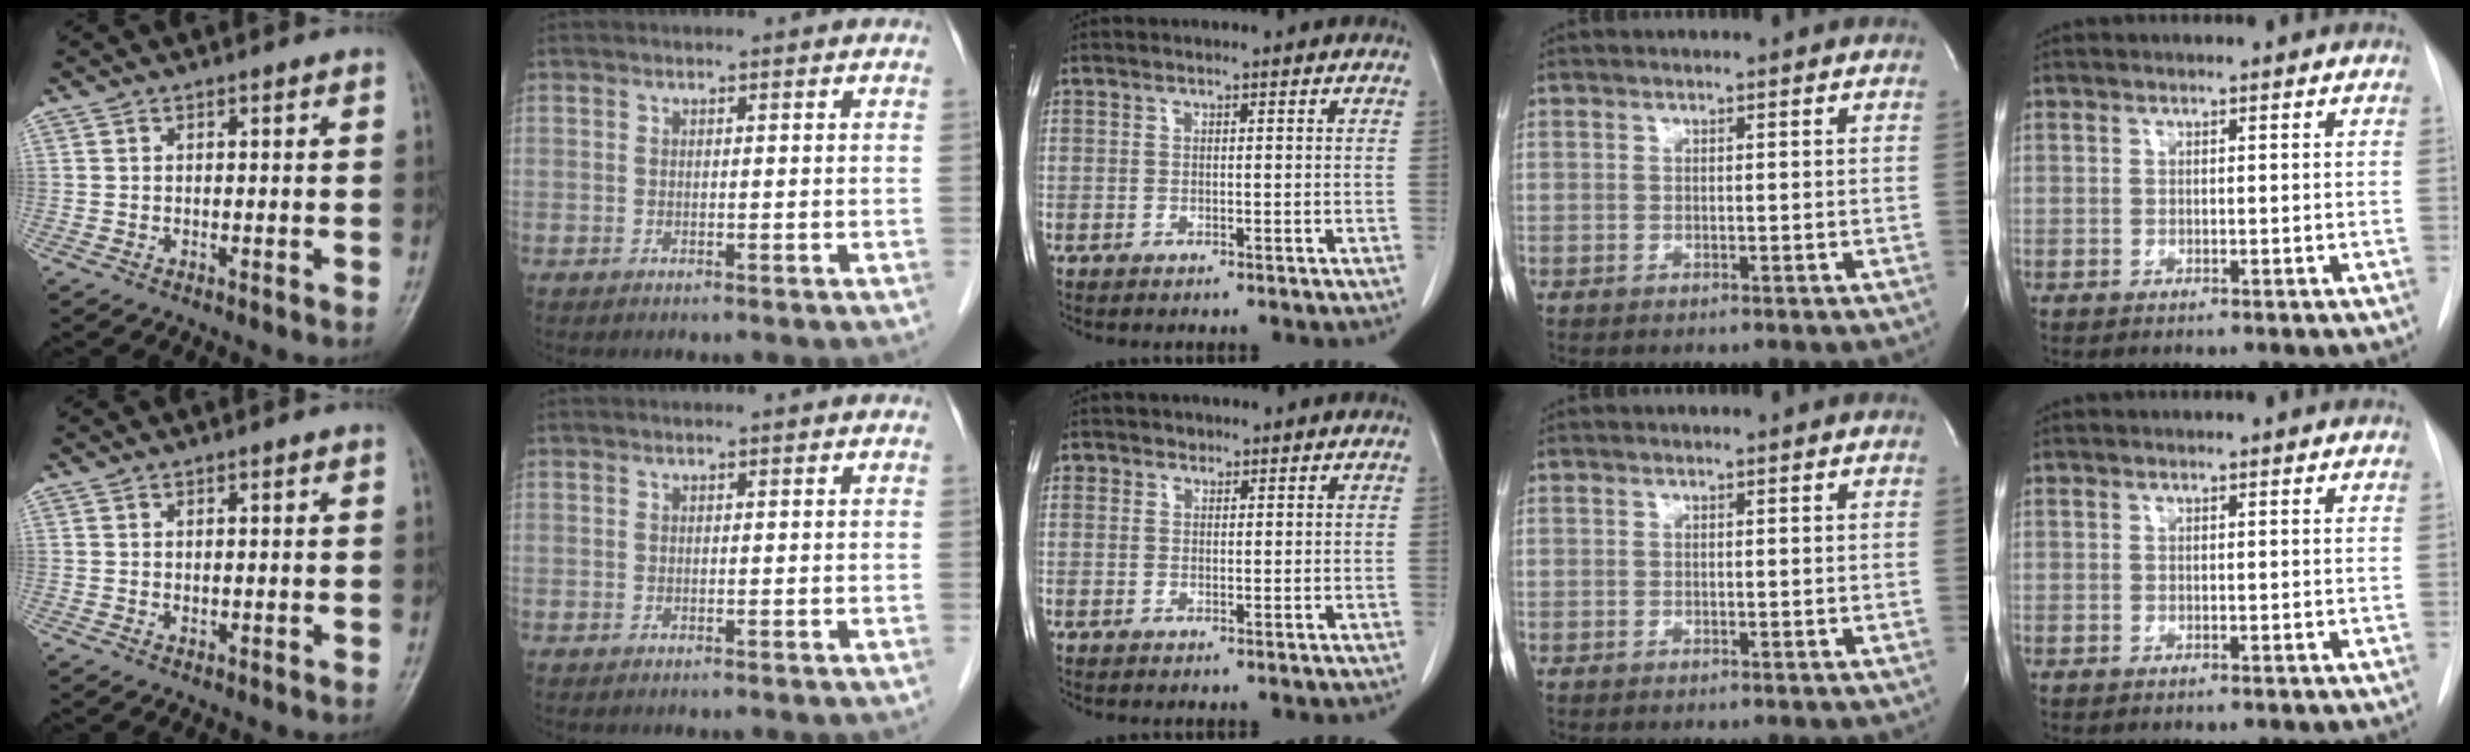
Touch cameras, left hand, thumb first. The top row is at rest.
{"thumb": {"total": 0.8, "force": [0.3, 0.5, 0.5], "torque": [-0.006, -0.003, 0.007]}, "middle": {"total": 1.1, "force": [0.7, 0.8, 0.0], "torque": [0.005, -0.003, 0.007]}}